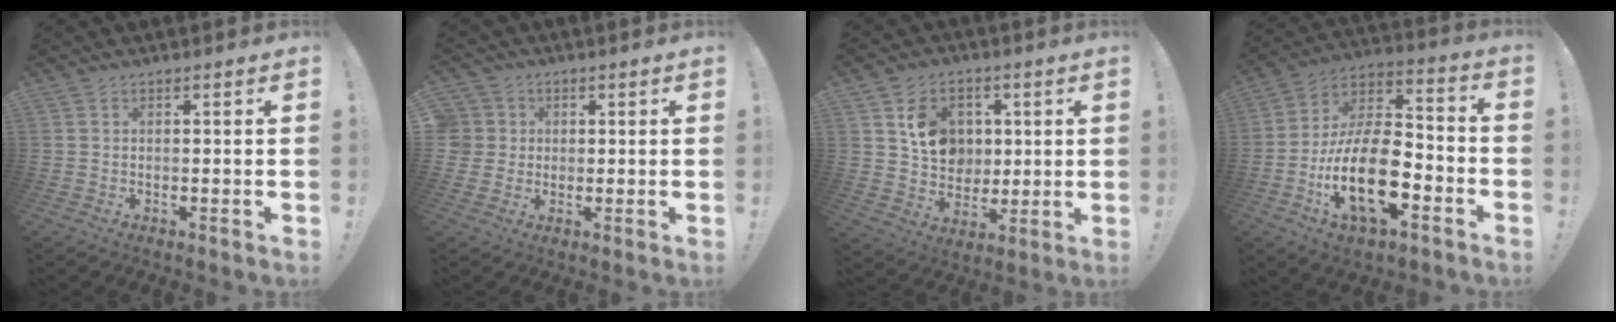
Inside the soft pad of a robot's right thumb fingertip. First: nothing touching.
{"total": 4.5, "force": [0.7, 4.4, 0.9], "torque": [-0.026, 0.003, 0.015]}
{"total": 11.2, "force": [3.2, 9.8, 4.6], "torque": [-0.066, -0.009, 0.070]}
{"total": 22.0, "force": [-8.1, 10.7, 17.5], "torque": [-0.340, 0.035, -0.133]}